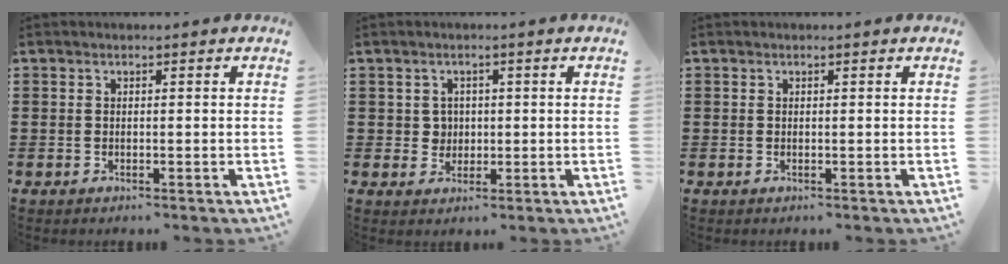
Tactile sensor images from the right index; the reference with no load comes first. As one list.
[{"total": 2.4, "force": [0.2, 2.3, 0.7], "torque": [-0.023, 0.009, 0.002]}, {"total": 0.0}]